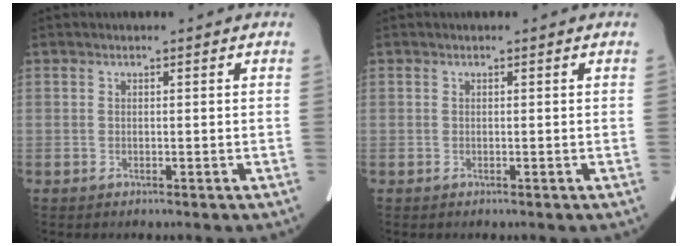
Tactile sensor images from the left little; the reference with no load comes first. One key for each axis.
{"total": 0.0}